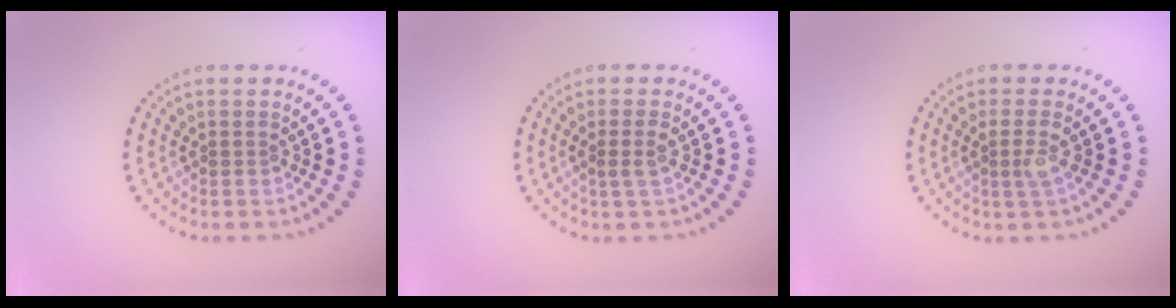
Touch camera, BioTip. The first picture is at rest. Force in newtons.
{"total": 1.3, "press": 1.0, "slide": 0.9}
{"total": 1.7, "press": 1.4, "slide": 0.9}